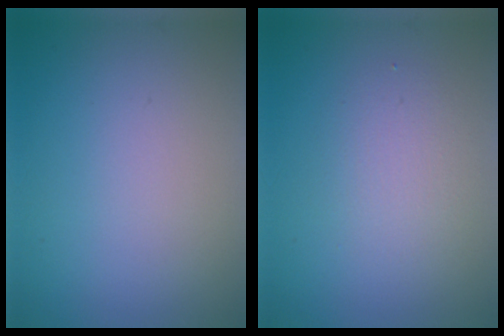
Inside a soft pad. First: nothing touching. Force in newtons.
{"total": 2.3, "press": 2.3, "slide": 0.1}